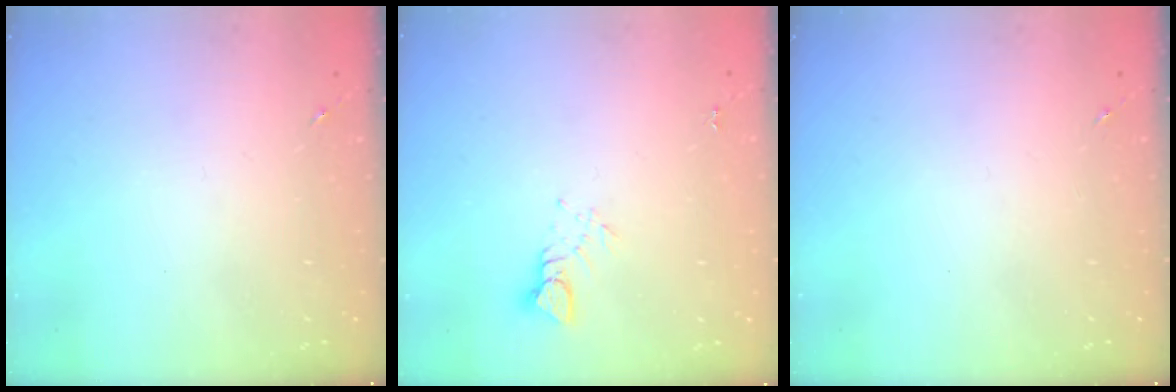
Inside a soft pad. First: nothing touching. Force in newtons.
{"total": 3.5, "press": 3.5, "slide": 0.3}
{"total": 0.0}